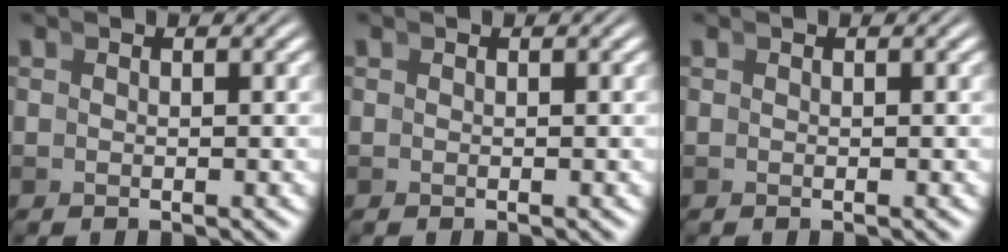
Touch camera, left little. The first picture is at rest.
{"total": 0.0}
{"total": 0.0}